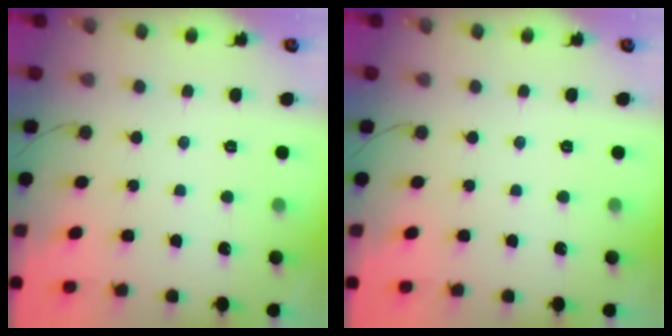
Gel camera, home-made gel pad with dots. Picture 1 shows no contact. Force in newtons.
{"total": 0.0}